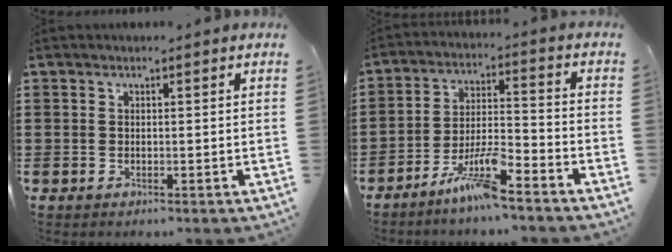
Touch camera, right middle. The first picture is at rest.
{"total": 7.8, "force": [-5.9, 0.8, 5.1], "torque": [-0.113, -0.007, -0.116]}